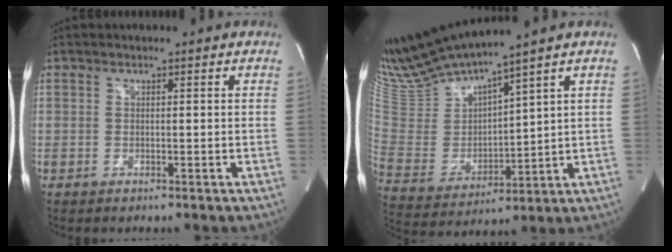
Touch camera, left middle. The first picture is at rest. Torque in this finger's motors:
{"motor_torque": [-0.18, -0.66, 0.30, 0.18]}